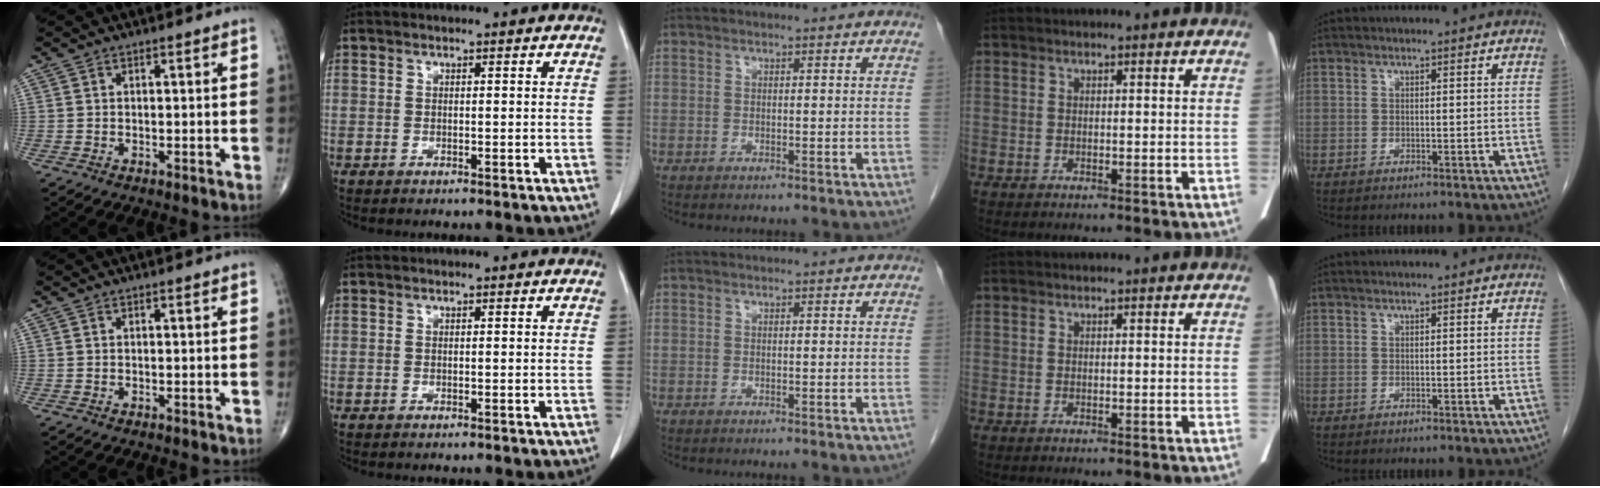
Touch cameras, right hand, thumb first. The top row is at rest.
{}